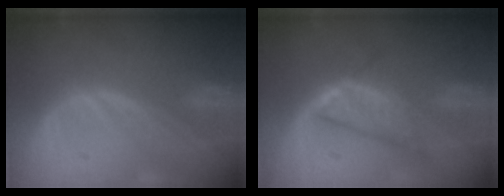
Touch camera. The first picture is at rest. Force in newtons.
{"total": 6.1, "press": 5.8, "slide": 2.0}